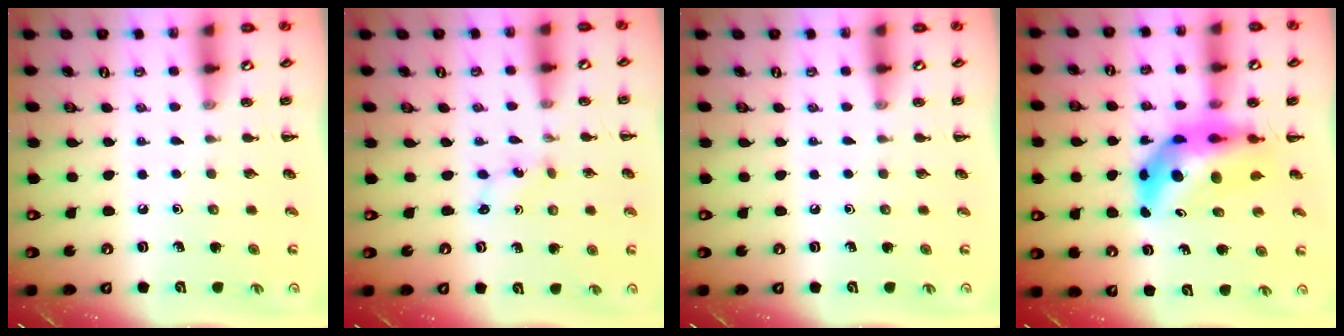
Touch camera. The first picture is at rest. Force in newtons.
{"total": 1.3, "press": 1.2, "slide": 0.4}
{"total": 0.0}
{"total": 9.9, "press": 9.3, "slide": 3.3}